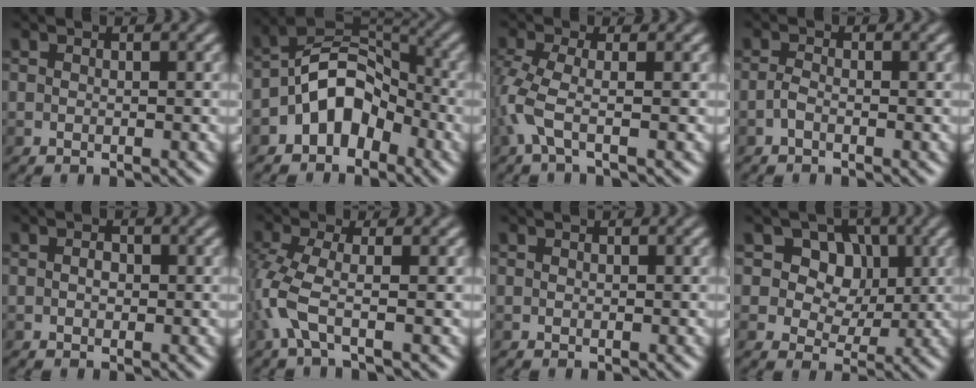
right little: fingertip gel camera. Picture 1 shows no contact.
{"total": 6.0, "force": [-3.0, 3.7, 3.6], "torque": [-0.045, 0.018, -0.063]}
{"total": 3.0, "force": [-1.2, 0.4, 2.7], "torque": [-0.077, 0.005, -0.029]}
{"total": 0.9, "force": [-0.7, 0.3, 0.6], "torque": [-0.015, 0.005, -0.014]}
{"total": 1.6, "force": [0.4, 1.2, 1.0], "torque": [-0.004, 0.011, -0.012]}
{"total": 3.7, "force": [-1.5, 0.7, 3.3], "torque": [-0.089, 0.006, -0.035]}
{"total": 0.0}
{"total": 8.7, "force": [4.0, 6.6, 4.1], "torque": [-0.056, 0.009, 0.050]}